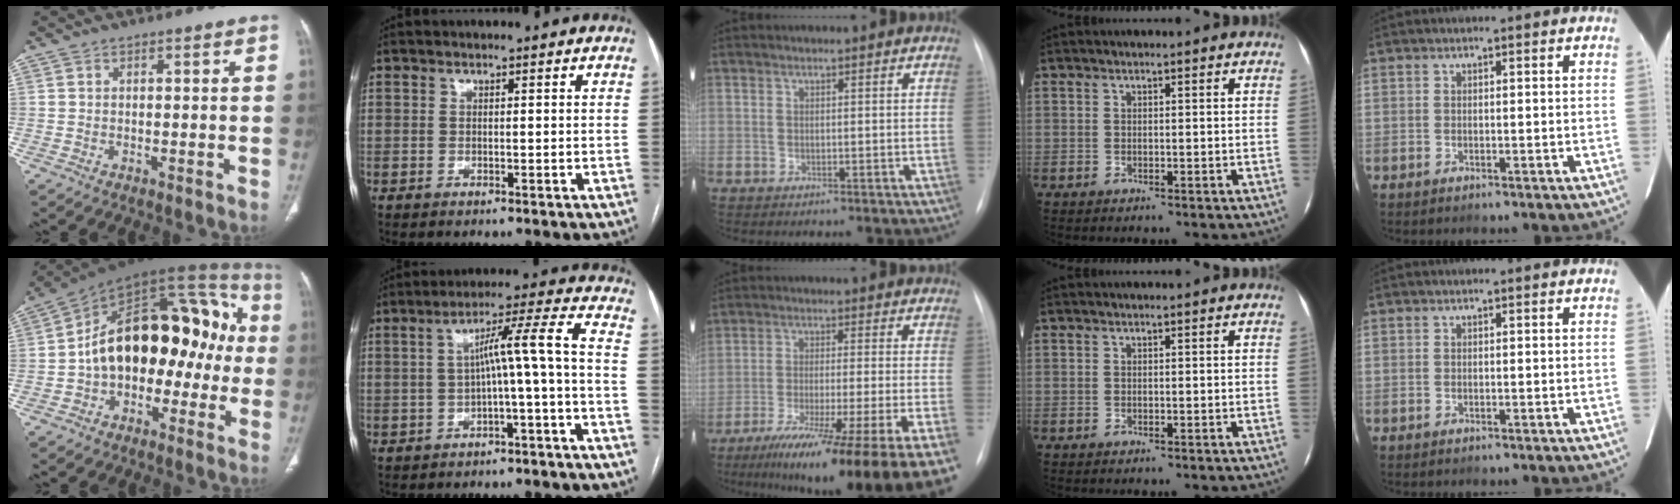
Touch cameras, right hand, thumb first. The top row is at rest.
{"thumb": {"total": 24.3, "force": [-1.9, 14.7, 19.3], "torque": [-0.252, 0.071, -0.034]}, "index": {"total": 7.8, "force": [-1.5, -0.9, 7.6], "torque": [-0.120, 0.033, -0.018]}, "middle": {"total": 19.9, "force": [-13.1, -0.7, 15.0], "torque": [-0.173, -0.049, -0.205]}}